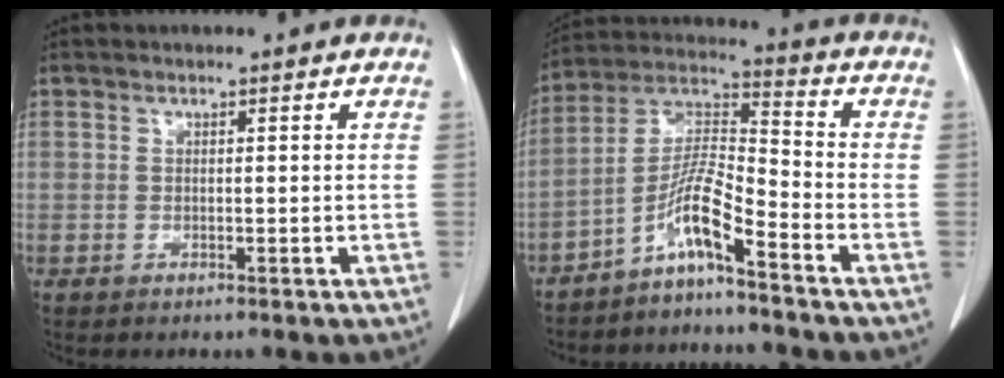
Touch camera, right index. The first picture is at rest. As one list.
[{"total": 8.2, "force": [-5.4, 0.2, 6.1], "torque": [-0.129, 0.012, -0.108]}]